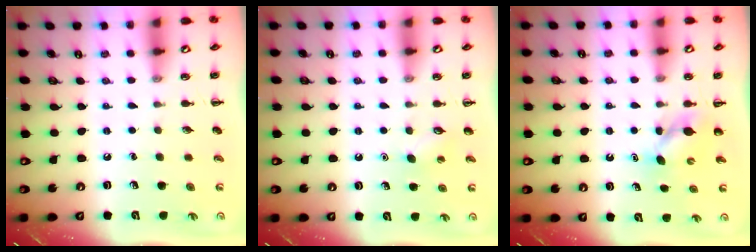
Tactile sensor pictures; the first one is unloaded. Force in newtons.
{"total": 2.9, "press": 2.8, "slide": 0.7}
{"total": 4.4, "press": 4.3, "slide": 1.0}